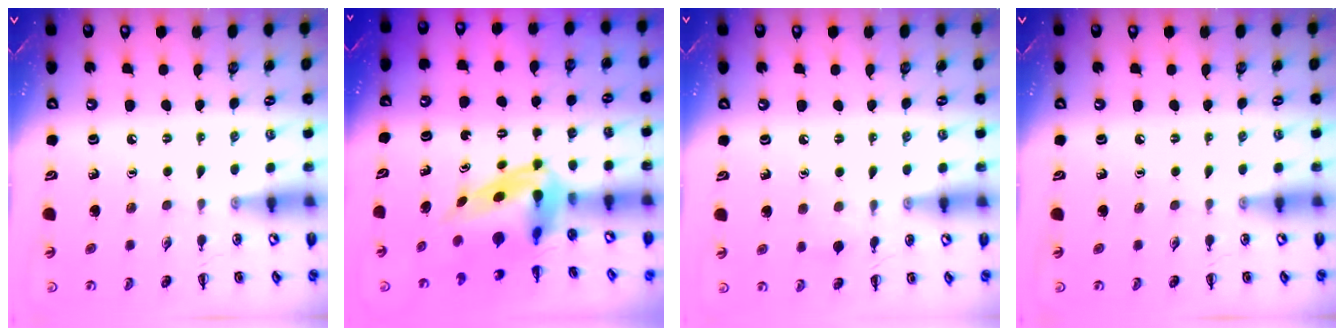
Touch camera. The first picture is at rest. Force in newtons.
{"total": 7.0, "press": 6.7, "slide": 2.1}
{"total": 4.9, "press": 4.6, "slide": 1.8}
{"total": 0.0}